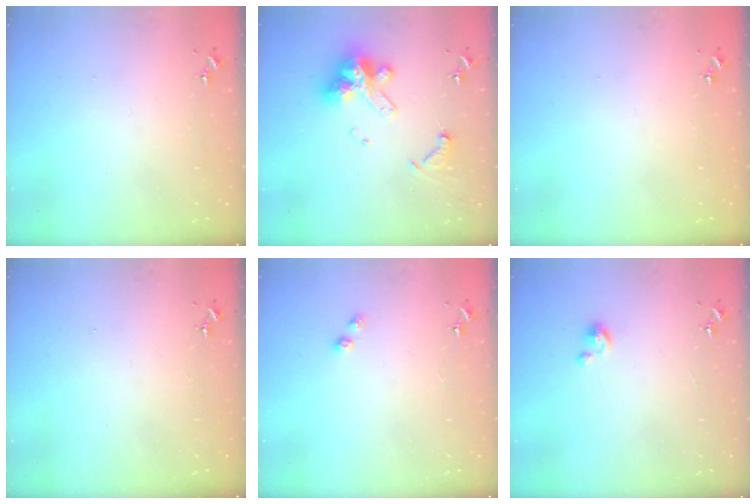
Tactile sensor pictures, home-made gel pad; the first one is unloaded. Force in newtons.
{"total": 14.3, "press": 14.2, "slide": 1.7}
{"total": 0.0}
{"total": 0.0}
{"total": 3.2, "press": 3.2, "slide": 0.6}
{"total": 2.4, "press": 2.4, "slide": 0.2}